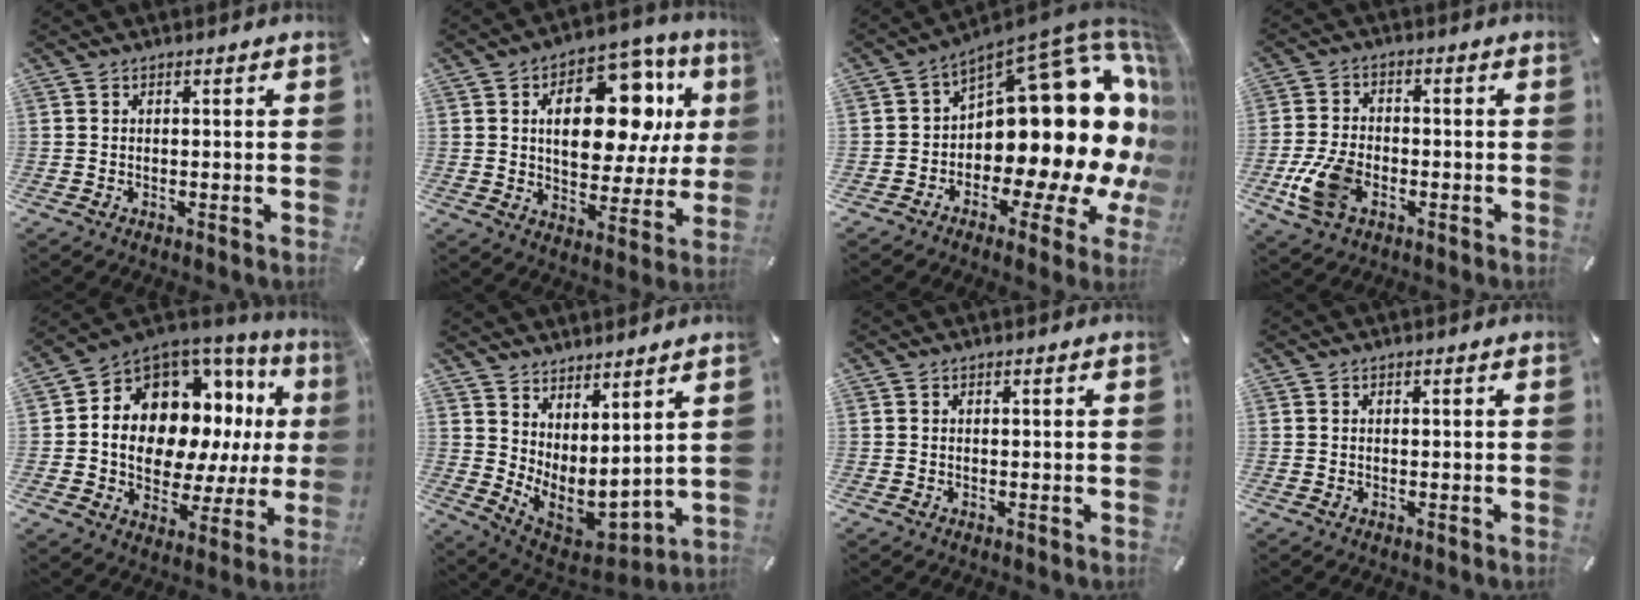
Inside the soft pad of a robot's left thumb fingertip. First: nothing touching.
{"total": 21.8, "force": [7.1, 12.5, 16.4], "torque": [-0.236, -0.027, 0.113]}
{"total": 24.6, "force": [3.6, 13.7, 20.0], "torque": [-0.274, -0.068, 0.079]}
{"total": 9.5, "force": [-3.5, 6.1, 6.4], "torque": [-0.142, 0.007, -0.062]}
{"total": 15.0, "force": [4.1, 10.7, 9.7], "torque": [-0.175, -0.053, 0.070]}
{"total": 4.4, "force": [2.2, 3.2, 2.0], "torque": [-0.024, -0.062, 0.052]}
{"total": 0.0}
{"total": 0.0}